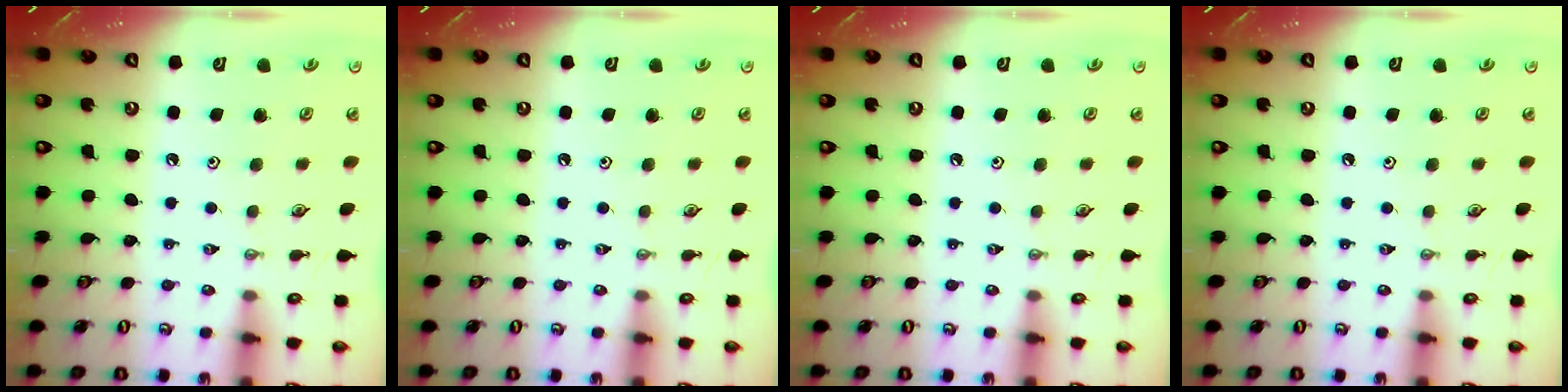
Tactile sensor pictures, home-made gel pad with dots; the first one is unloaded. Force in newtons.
{"total": 0.0}
{"total": 0.0}
{"total": 0.0}